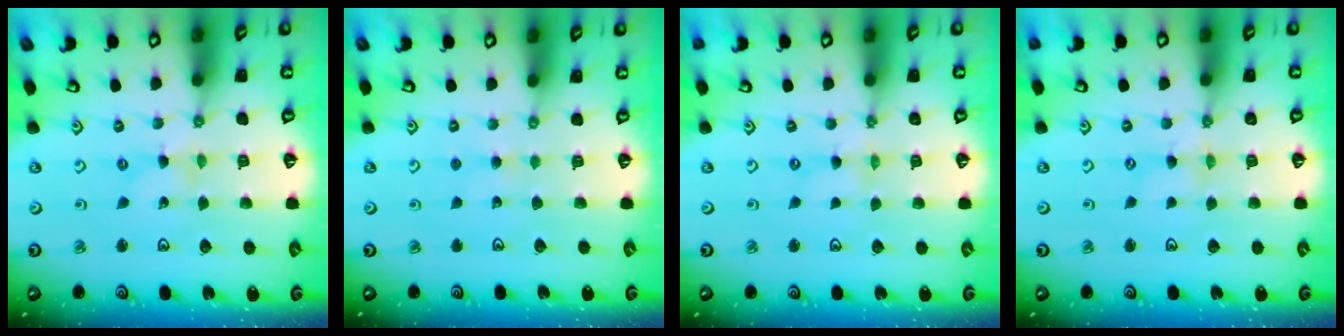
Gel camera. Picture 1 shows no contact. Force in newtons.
{"total": 2.5, "press": 2.5, "slide": 0.3}
{"total": 0.0}
{"total": 0.0}